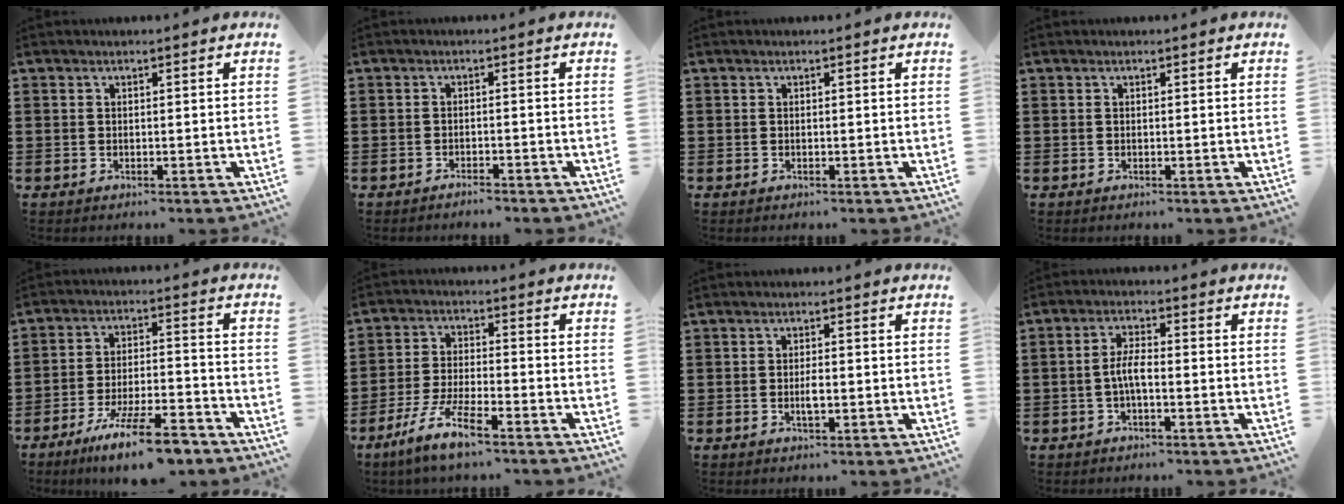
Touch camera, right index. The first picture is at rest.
{"total": 1.4, "force": [-1.4, 0.1, 0.3], "torque": [-0.011, 0.002, -0.027]}
{"total": 0.0}
{"total": 0.0}
{"total": 11.3, "force": [-8.7, 1.7, 7.1], "torque": [-0.128, 0.018, -0.162]}
{"total": 6.8, "force": [-5.4, 0.4, 4.1], "torque": [-0.100, -0.012, -0.108]}
{"total": 2.2, "force": [-0.4, 0.7, 2.0], "torque": [-0.038, 0.001, -0.008]}
{"total": 3.8, "force": [-0.9, 1.1, 3.5], "torque": [-0.078, 0.000, -0.022]}